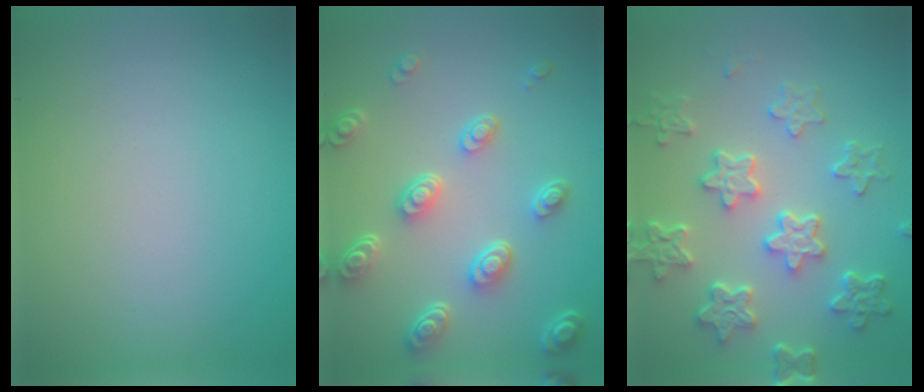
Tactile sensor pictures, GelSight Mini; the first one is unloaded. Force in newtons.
{"total": 5.2, "press": 3.9, "slide": 3.5}
{"total": 5.8, "press": 4.5, "slide": 3.6}